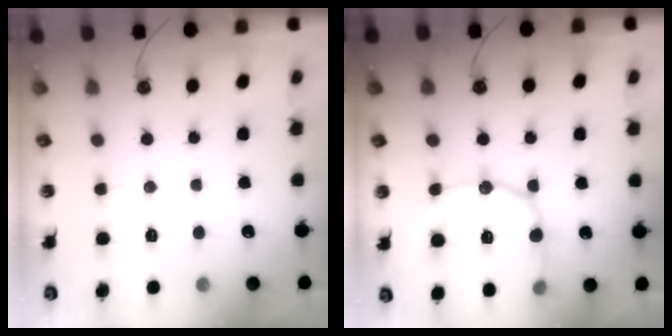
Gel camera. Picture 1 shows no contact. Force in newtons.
{"total": 15.7, "press": 15.3, "slide": 3.3}